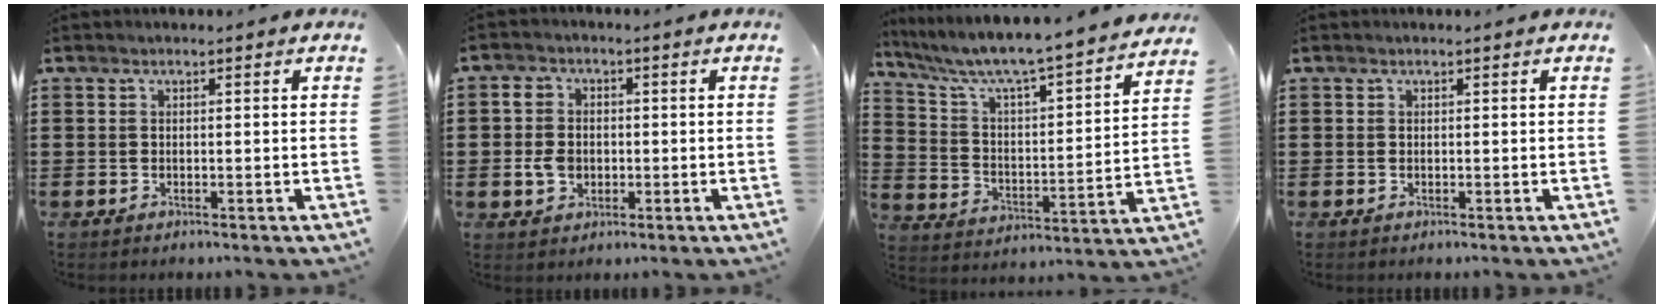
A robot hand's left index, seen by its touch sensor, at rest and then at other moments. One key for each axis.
{"total": 4.6, "fx": -0.6, "fy": 3.7, "fz": 2.7, "tx": -0.070, "ty": 0.005, "tz": -0.016}
{"total": 5.7, "fx": 5.2, "fy": -0.1, "fz": 2.3, "tx": -0.072, "ty": -0.052, "tz": 0.078}
{"total": 0.0}